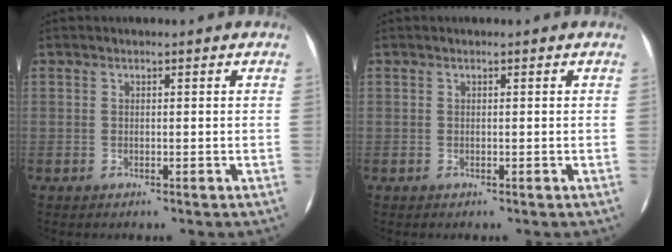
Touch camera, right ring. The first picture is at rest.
{"total": 0.0}